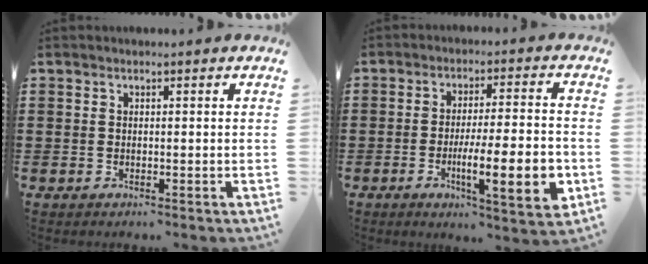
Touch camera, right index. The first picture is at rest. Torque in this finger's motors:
{"motor_torque": [1.41, -0.72, 0.76, 0.15]}